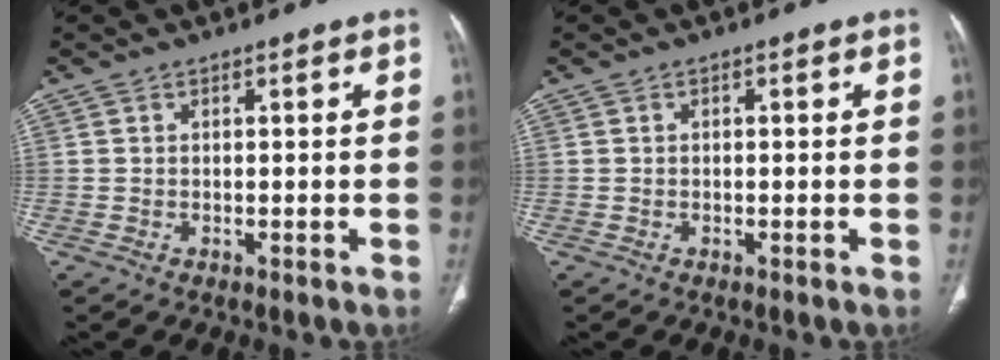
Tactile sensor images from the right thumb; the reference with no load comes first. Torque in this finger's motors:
{"motor_torque": [-0.31, 0.12, -0.56, 0.21, -0.01]}